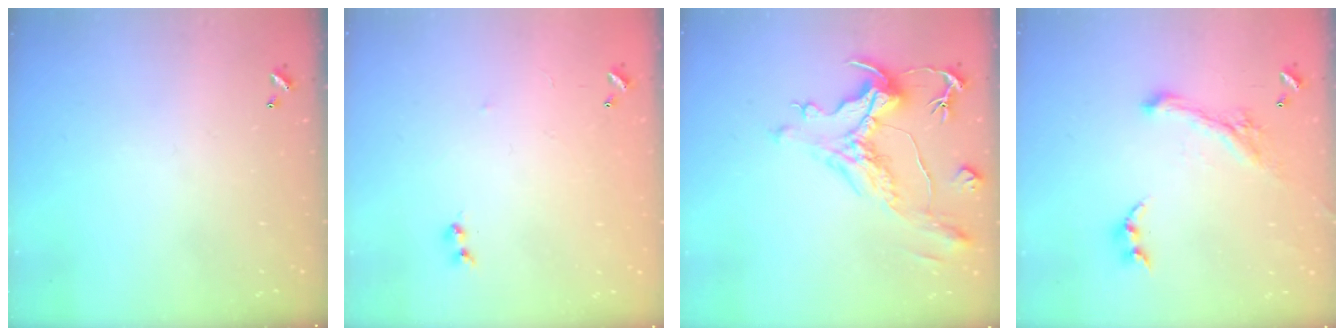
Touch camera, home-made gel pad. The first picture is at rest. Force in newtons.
{"total": 7.2, "press": 7.1, "slide": 0.7}
{"total": 2.0, "press": 1.0, "slide": 1.7}
{"total": 1.4, "press": 0.7, "slide": 1.2}